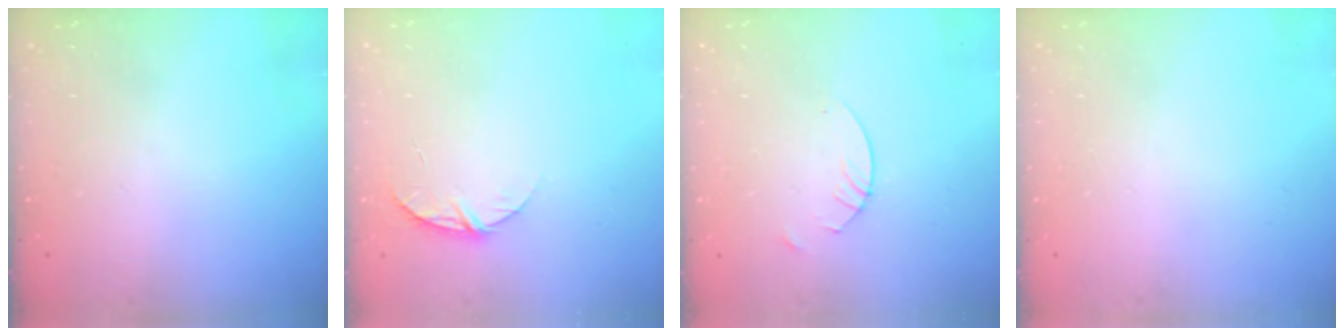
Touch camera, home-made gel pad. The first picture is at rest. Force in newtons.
{"total": 6.1, "press": 6.1, "slide": 0.7}
{"total": 2.4, "press": 2.4, "slide": 0.1}
{"total": 0.0}